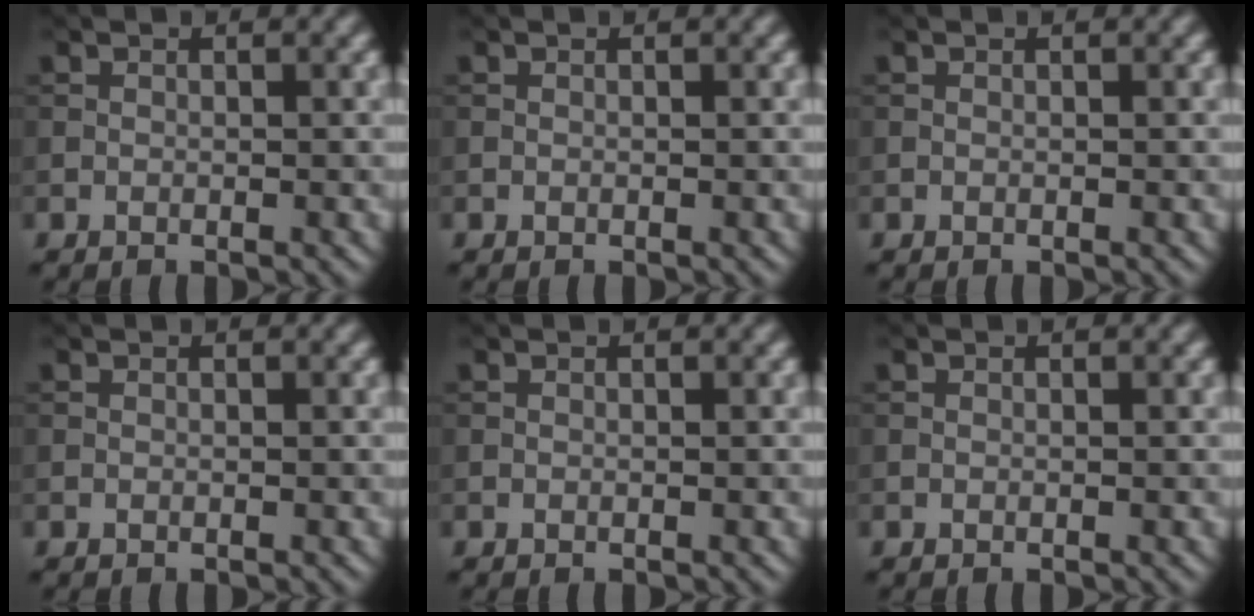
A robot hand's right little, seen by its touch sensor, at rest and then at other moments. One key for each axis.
{"total": 0.0}
{"total": 0.0}
{"total": 0.0}
{"total": 0.0}
{"total": 0.0}